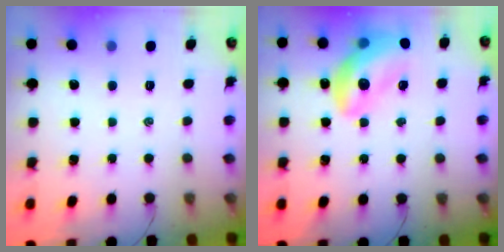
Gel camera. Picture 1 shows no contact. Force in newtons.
{"total": 15.9, "press": 15.6, "slide": 3.1}